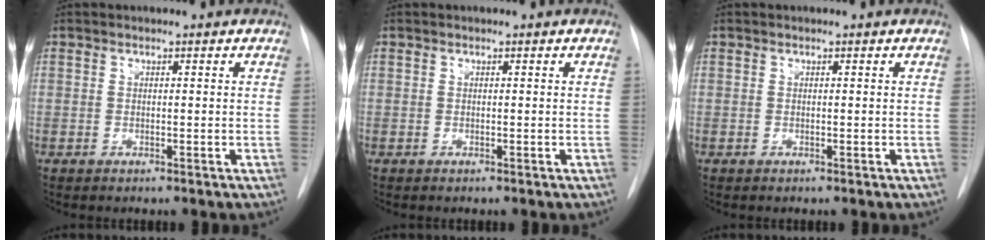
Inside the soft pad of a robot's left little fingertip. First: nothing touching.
{"total": 0.0}
{"total": 0.0}